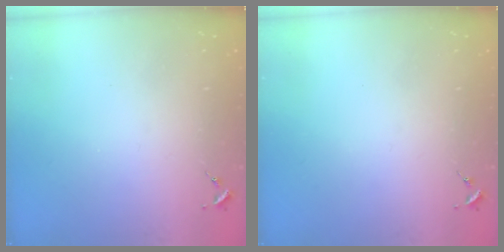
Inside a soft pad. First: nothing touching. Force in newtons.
{"total": 0.0}